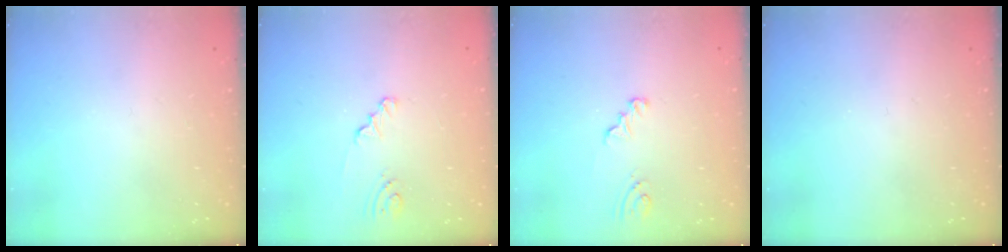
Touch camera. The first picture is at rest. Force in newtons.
{"total": 1.7, "press": 1.7, "slide": 0.3}
{"total": 2.3, "press": 2.3, "slide": 0.2}
{"total": 0.0}